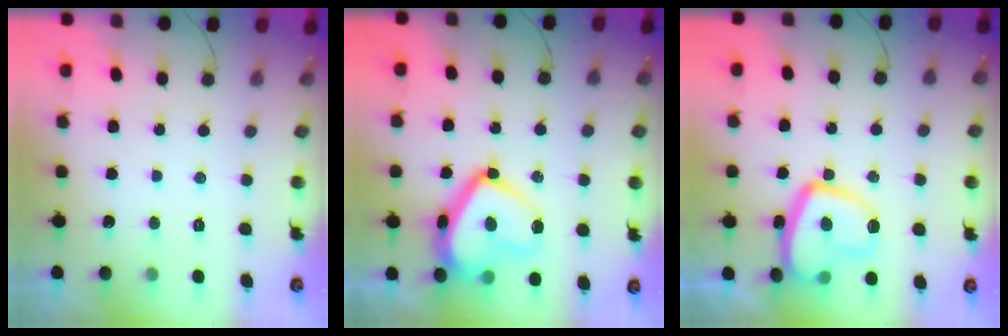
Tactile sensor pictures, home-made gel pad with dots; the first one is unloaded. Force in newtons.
{"total": 17.7, "press": 17.7, "slide": 1.4}
{"total": 15.0, "press": 14.9, "slide": 1.3}